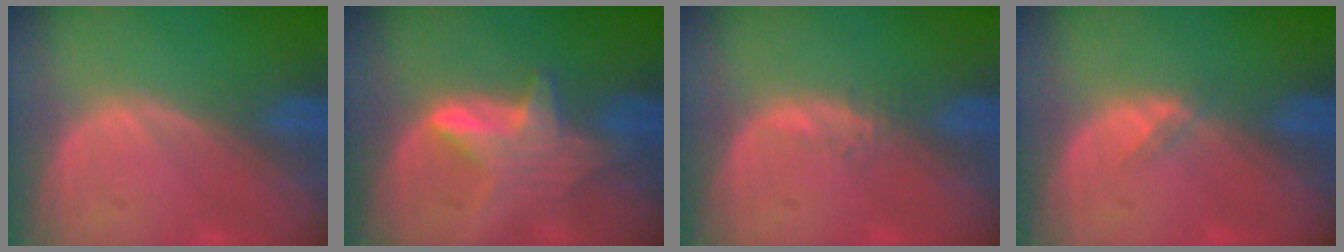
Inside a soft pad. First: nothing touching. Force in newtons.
{"total": 5.6, "press": 5.6, "slide": 0.4}
{"total": 1.1, "press": 1.0, "slide": 0.5}
{"total": 1.3, "press": 0.9, "slide": 0.9}